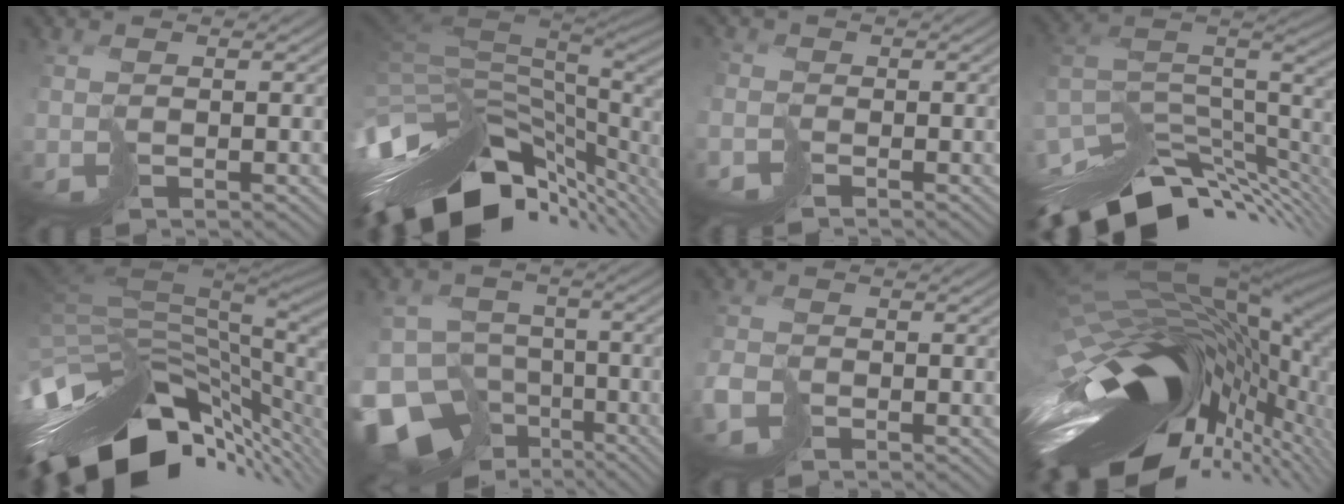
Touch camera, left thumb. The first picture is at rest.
{"total": 14.4, "force": [-5.7, 6.6, 11.4], "torque": [-0.227, -0.013, -0.099]}
{"total": 2.5, "force": [-2.0, 1.4, -0.4], "torque": [0.017, -0.002, -0.054]}
{"total": 13.3, "force": [-8.2, 5.8, 8.8], "torque": [-0.177, -0.009, -0.139]}
{"total": 15.5, "force": [-6.2, 8.1, 11.7], "torque": [-0.214, -0.011, -0.108]}
{"total": 16.6, "force": [-10.1, 11.6, 6.4], "torque": [-0.182, -0.043, -0.139]}
{"total": 2.4, "force": [-1.8, 1.4, 0.7], "torque": [-0.013, -0.004, -0.044]}
{"total": 18.6, "force": [-5.8, 9.3, 15.0], "torque": [-0.299, -0.040, -0.073]}